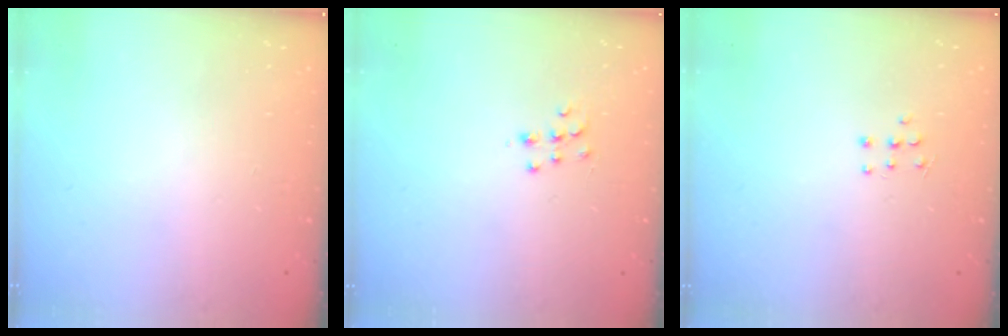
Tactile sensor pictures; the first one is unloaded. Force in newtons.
{"total": 7.2, "press": 7.2, "slide": 0.5}
{"total": 5.0, "press": 4.9, "slide": 0.5}